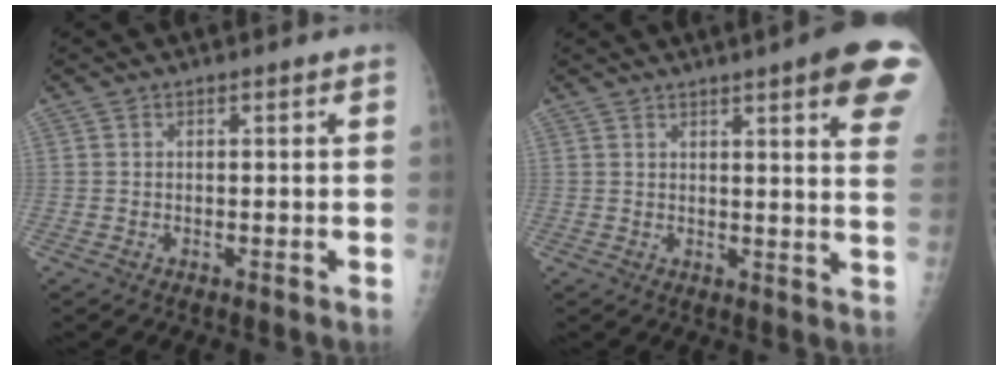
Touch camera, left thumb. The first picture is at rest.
{"total": 13.7, "force": [7.6, 2.0, 11.2], "torque": [-0.117, -0.027, 0.079]}